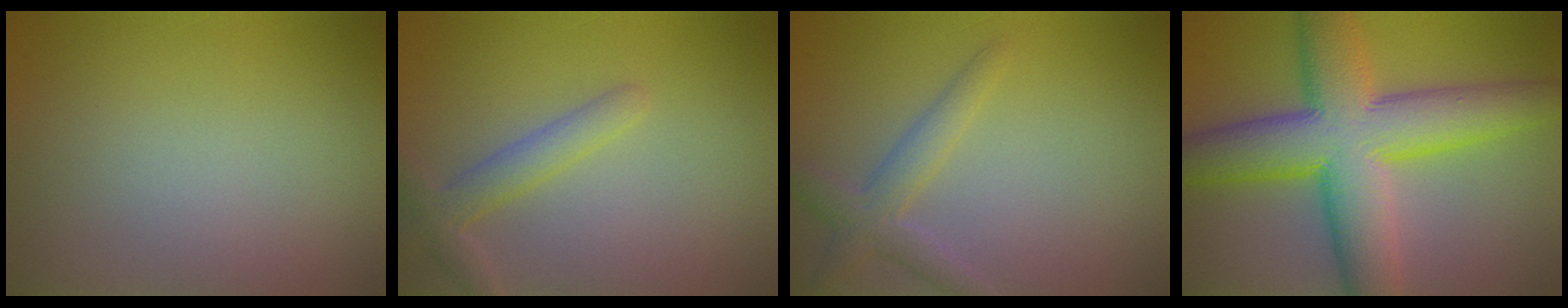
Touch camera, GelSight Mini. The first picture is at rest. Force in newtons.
{"total": 2.8, "press": 2.8, "slide": 0.2}
{"total": 2.8, "press": 2.8, "slide": 0.1}
{"total": 11.5, "press": 11.5, "slide": 0.2}